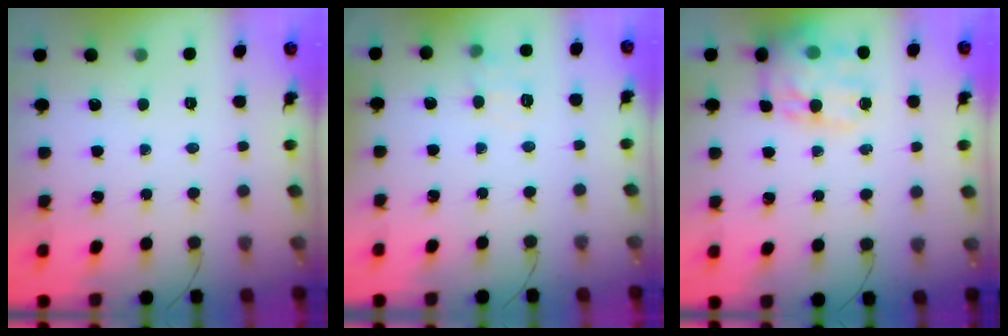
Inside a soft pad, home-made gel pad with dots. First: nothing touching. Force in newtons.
{"total": 6.7, "press": 6.5, "slide": 1.8}
{"total": 15.6, "press": 15.4, "slide": 2.7}